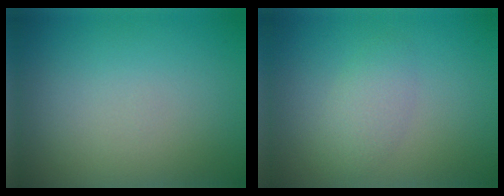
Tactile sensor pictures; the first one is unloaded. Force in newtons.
{"total": 2.1, "press": 2.1, "slide": 0.0}